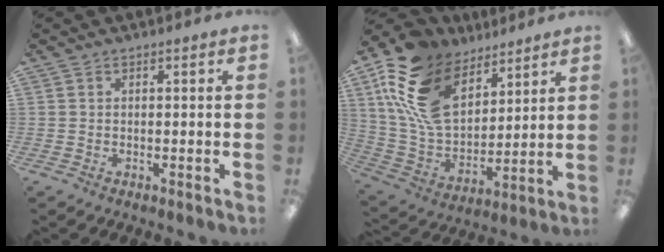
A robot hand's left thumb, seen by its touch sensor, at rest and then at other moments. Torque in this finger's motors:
{"motor_torque": [0.42, 0.98, 1.39, -1.38, 0.25]}